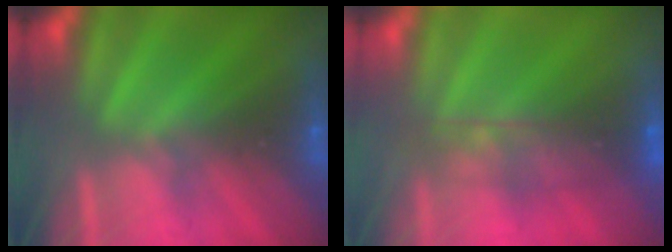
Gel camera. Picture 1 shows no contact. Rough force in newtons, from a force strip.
{"total": 5.6}